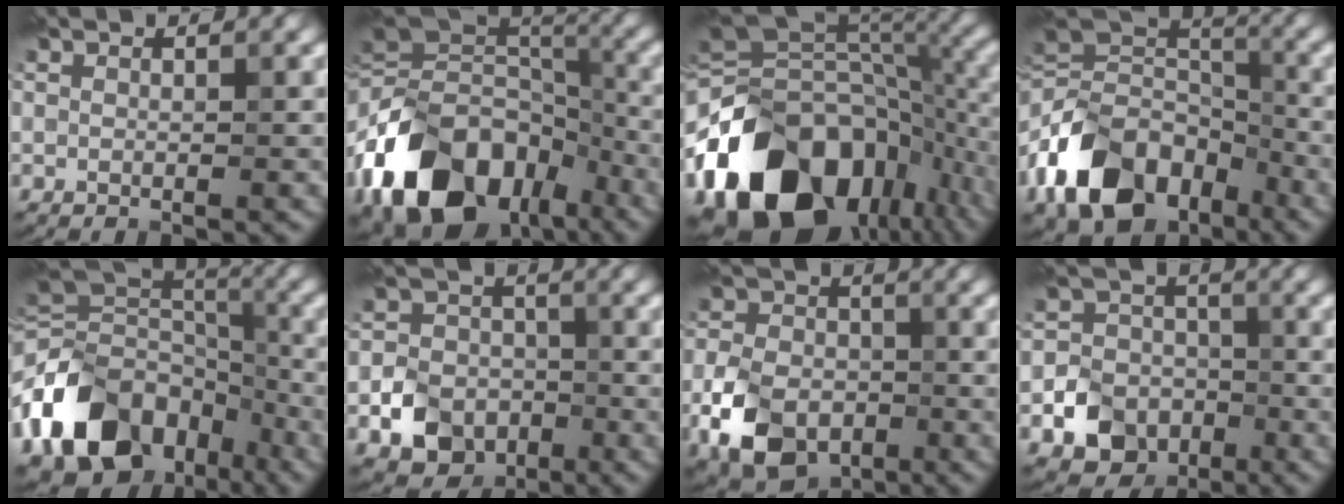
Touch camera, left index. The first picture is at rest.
{"total": 16.1, "force": [-8.4, 10.3, 9.1], "torque": [-0.192, -0.003, -0.154]}
{"total": 17.5, "force": [-8.1, 11.4, 10.5], "torque": [-0.209, -0.015, -0.143]}
{"total": 12.9, "force": [-6.5, 8.3, 7.4], "torque": [-0.151, 0.010, -0.139]}
{"total": 13.9, "force": [-6.4, 9.8, 7.5], "torque": [-0.164, 0.001, -0.118]}
{"total": 6.6, "force": [-3.1, 5.2, 2.7], "torque": [-0.025, -0.009, -0.070]}
{"total": 8.8, "force": [-4.0, 6.0, 5.1], "torque": [-0.112, -0.012, -0.083]}
{"total": 8.2, "force": [-4.2, 6.6, 2.5], "torque": [-0.023, -0.023, -0.088]}